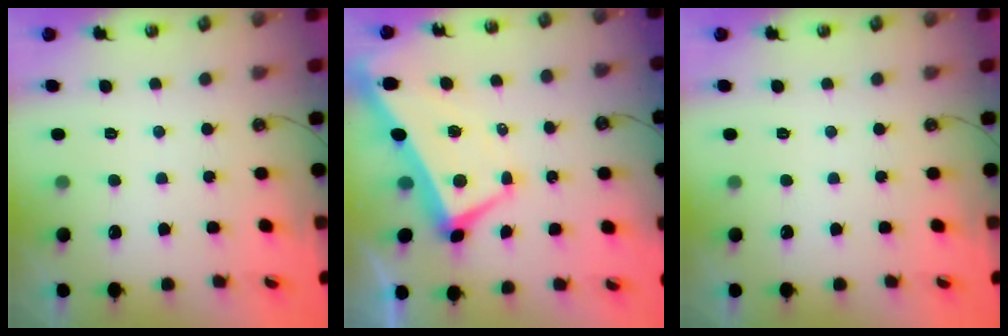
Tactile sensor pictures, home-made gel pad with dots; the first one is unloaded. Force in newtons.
{"total": 2.2, "press": 1.9, "slide": 1.1}
{"total": 0.0}